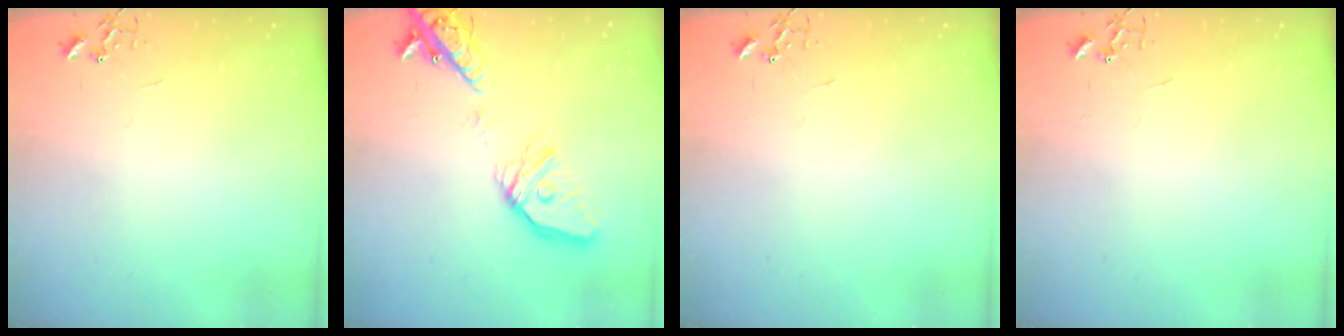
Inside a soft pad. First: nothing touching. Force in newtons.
{"total": 20.2, "press": 20.0, "slide": 3.0}
{"total": 0.0}
{"total": 0.0}